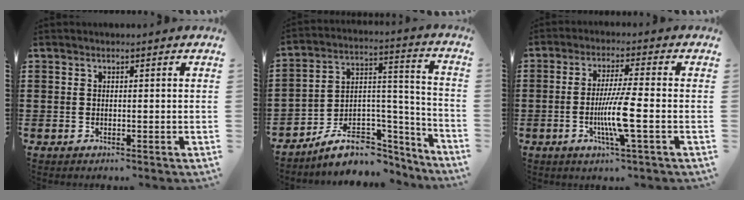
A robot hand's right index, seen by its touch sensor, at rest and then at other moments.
{"total": 9.8, "force": [-7.4, 5.1, 3.8], "torque": [-0.065, 0.027, -0.129]}
{"total": 7.7, "force": [-1.9, 0.1, 7.4], "torque": [-0.145, -0.019, -0.039]}